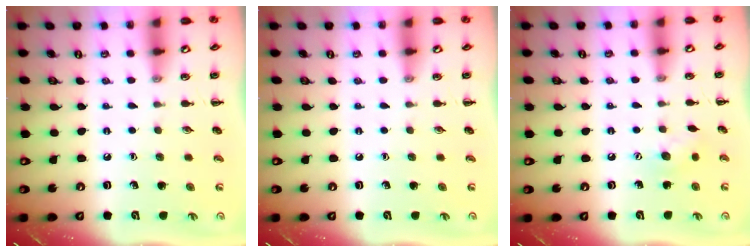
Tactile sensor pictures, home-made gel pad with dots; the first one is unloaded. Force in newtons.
{"total": 0.0}
{"total": 6.5, "press": 6.5, "slide": 0.5}